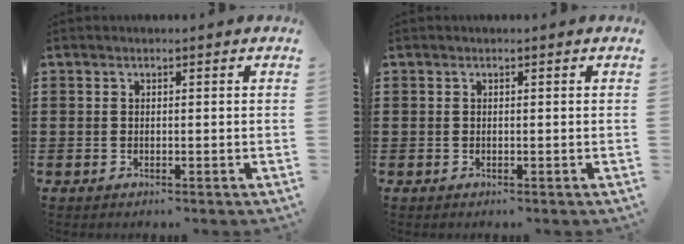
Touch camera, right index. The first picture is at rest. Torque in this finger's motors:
{"motor_torque": [0.00, 0.00, 0.00, 0.00]}